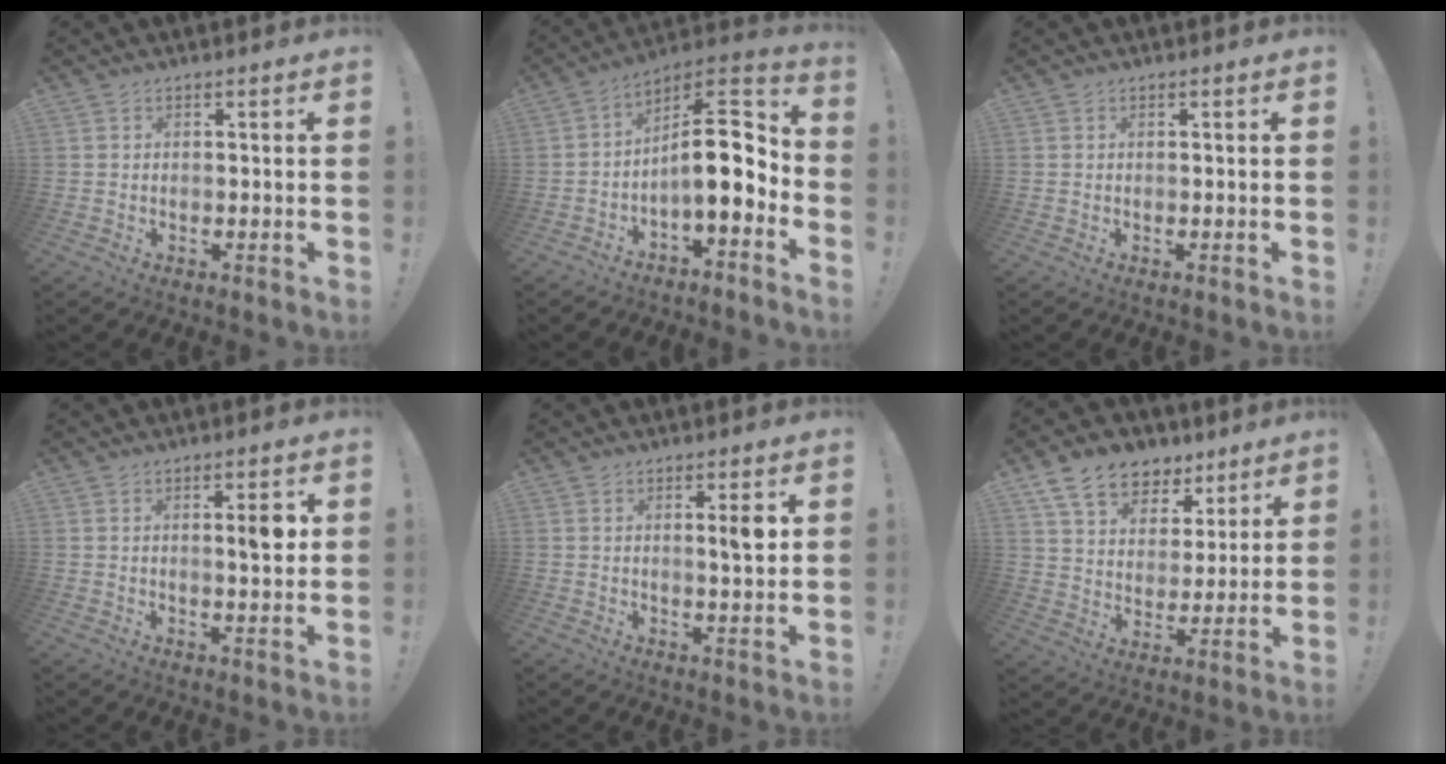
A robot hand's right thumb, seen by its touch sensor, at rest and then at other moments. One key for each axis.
{"total": 14.2, "fx": -1.2, "fy": 6.1, "fz": 12.8, "tx": -0.193, "ty": 0.001, "tz": -0.018}
{"total": 0.0}
{"total": 5.3, "fx": 1.3, "fy": 1.1, "fz": 5.0, "tx": -0.075, "ty": -0.007, "tz": 0.014}
{"total": 5.0, "fx": 1.4, "fy": 0.5, "fz": 4.7, "tx": -0.070, "ty": -0.009, "tz": 0.014}
{"total": 14.0, "fx": 9.3, "fy": 8.9, "fz": 5.5, "tx": -0.099, "ty": -0.056, "tz": 0.177}